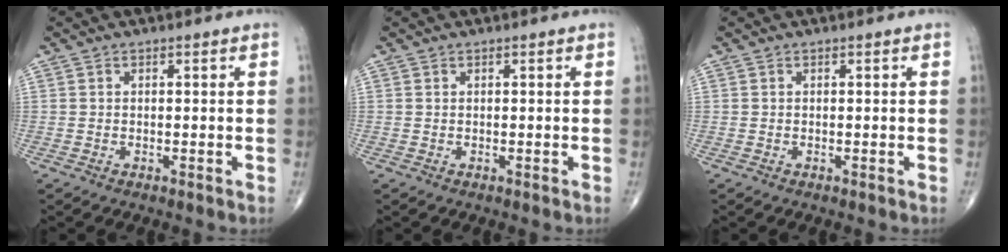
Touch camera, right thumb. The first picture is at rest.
{"total": 0.0}
{"total": 0.0}